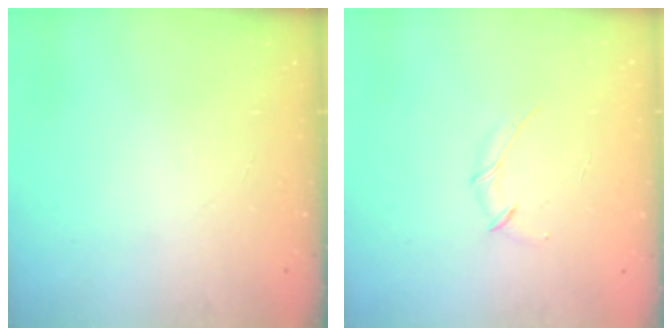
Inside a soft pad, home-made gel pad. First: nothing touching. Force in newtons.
{"total": 3.0, "press": 2.9, "slide": 0.8}